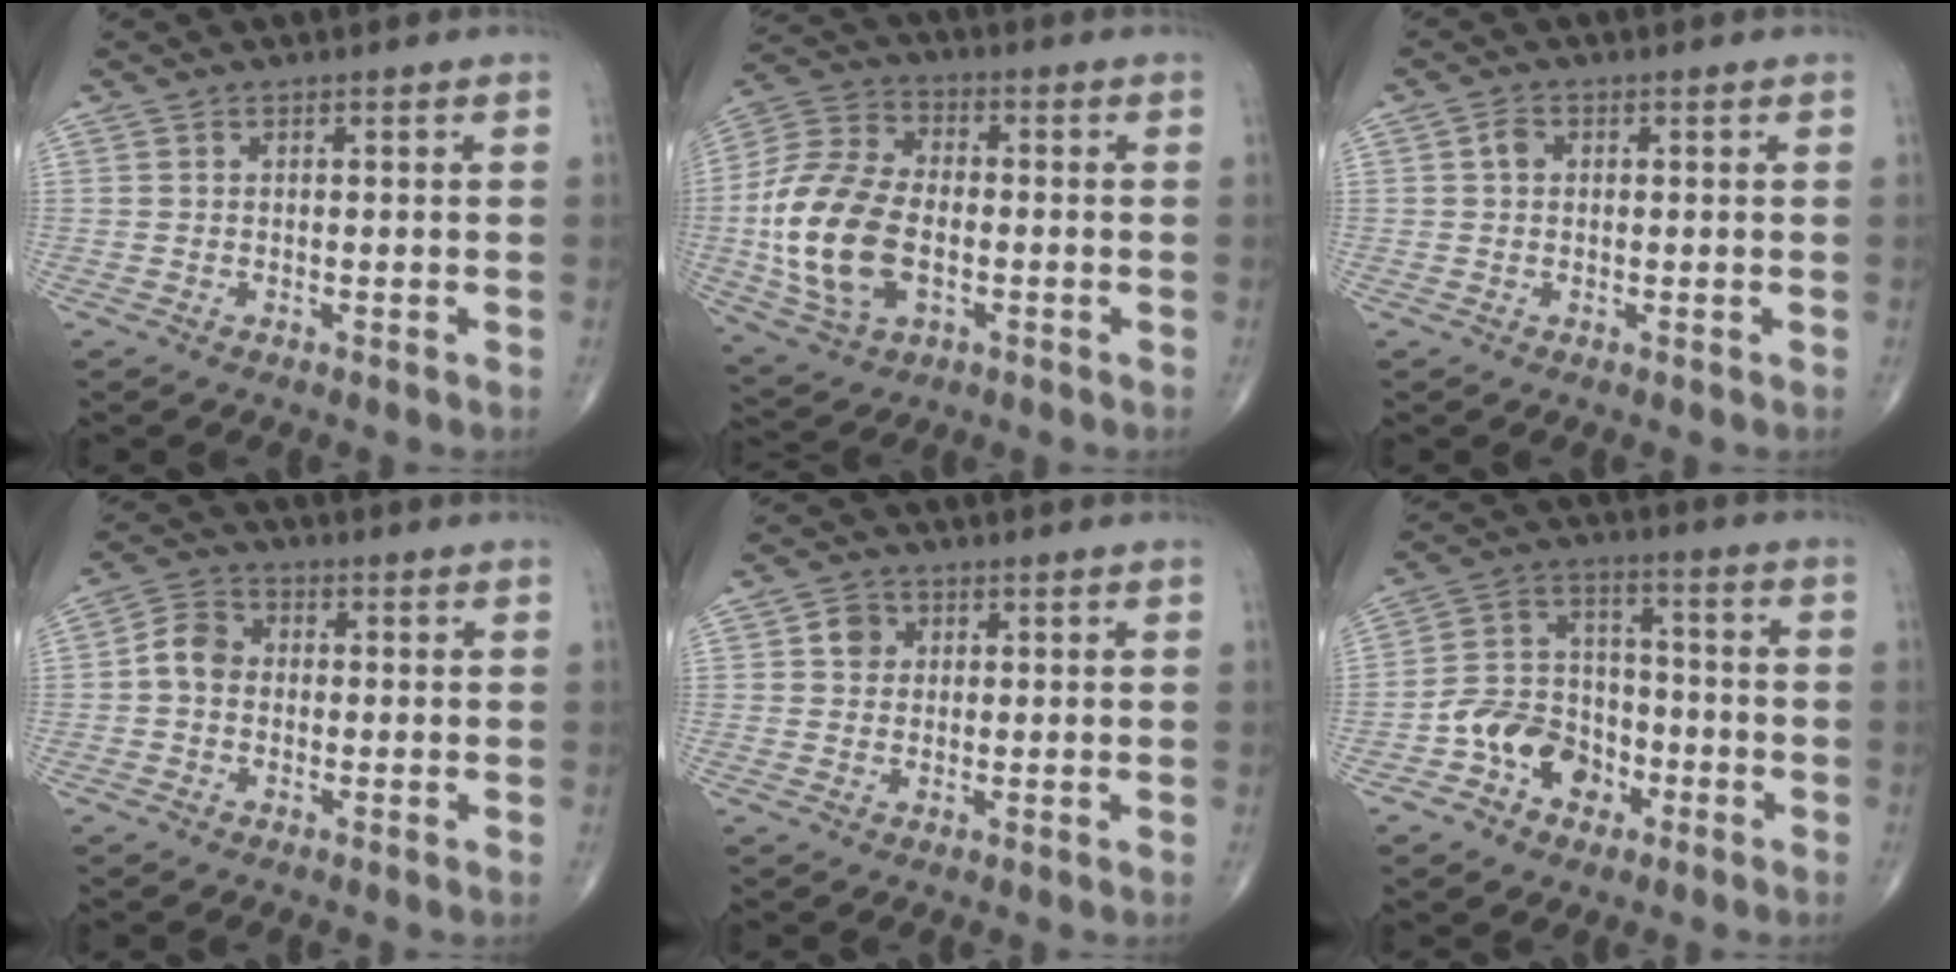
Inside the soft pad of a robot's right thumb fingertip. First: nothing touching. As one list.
[{"total": 18.3, "force": [-2.7, 11.2, 14.1], "torque": [-0.288, 0.011, -0.046]}, {"total": 2.0, "force": [0.3, 1.5, 1.2], "torque": [-0.019, 0.004, 0.003]}, {"total": 5.3, "force": [-0.4, 4.3, 3.1], "torque": [-0.045, 0.019, -0.019]}, {"total": 3.3, "force": [0.8, 2.9, 1.3], "torque": [-0.005, 0.001, 0.010]}, {"total": 11.5, "force": [-5.0, 8.8, 5.5], "torque": [-0.062, 0.052, -0.092]}]